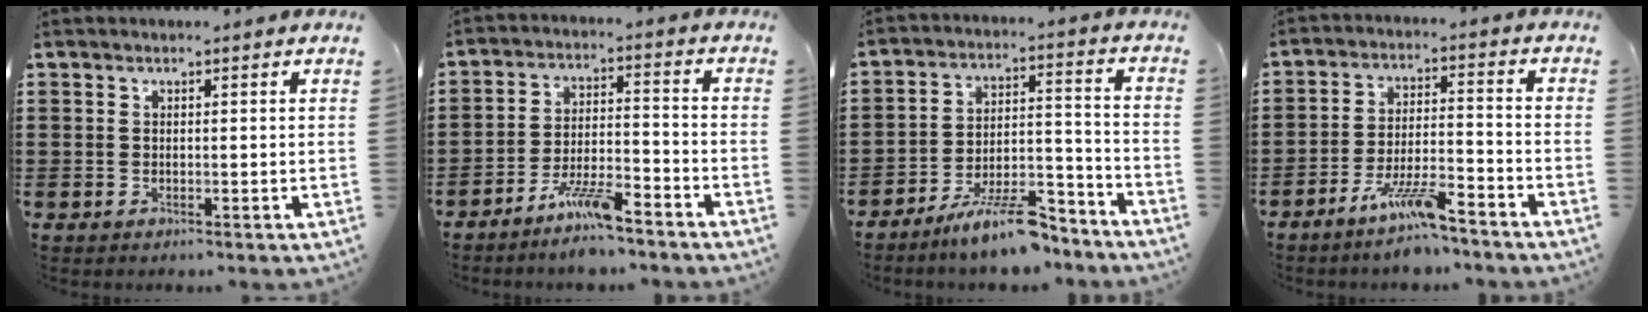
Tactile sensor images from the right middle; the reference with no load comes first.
{"total": 6.7, "force": [-5.5, 1.0, 3.7], "torque": [-0.080, 0.000, -0.107]}
{"total": 9.9, "force": [-8.1, 1.7, 5.3], "torque": [-0.092, 0.020, -0.150]}
{"total": 7.4, "force": [-5.6, 1.2, 4.6], "torque": [-0.100, -0.003, -0.108]}